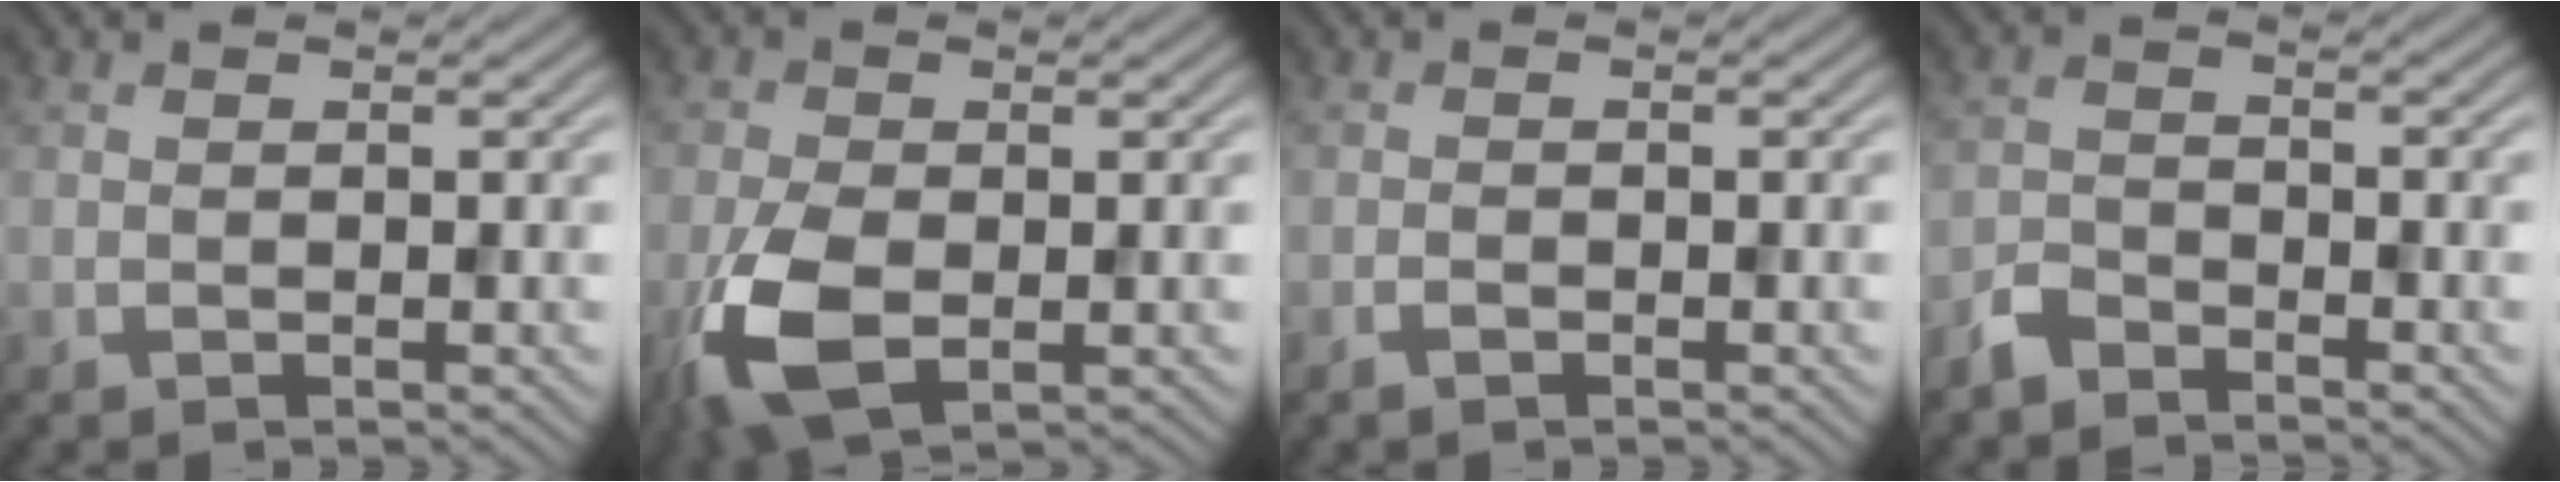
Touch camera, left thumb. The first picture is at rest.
{"total": 7.3, "force": [-2.4, 4.0, 5.7], "torque": [-0.139, -0.016, -0.050]}
{"total": 1.0, "force": [-0.7, 0.3, 0.6], "torque": [-0.012, 0.000, -0.013]}
{"total": 2.9, "force": [-2.5, 1.0, 0.9], "torque": [-0.019, 0.000, -0.063]}